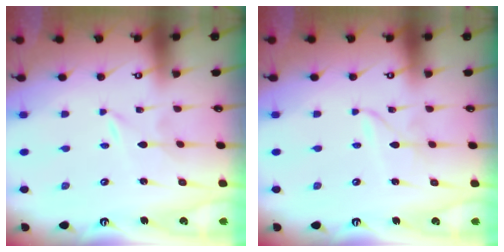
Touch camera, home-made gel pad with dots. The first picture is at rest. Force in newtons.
{"total": 1.9, "press": 1.8, "slide": 0.3}